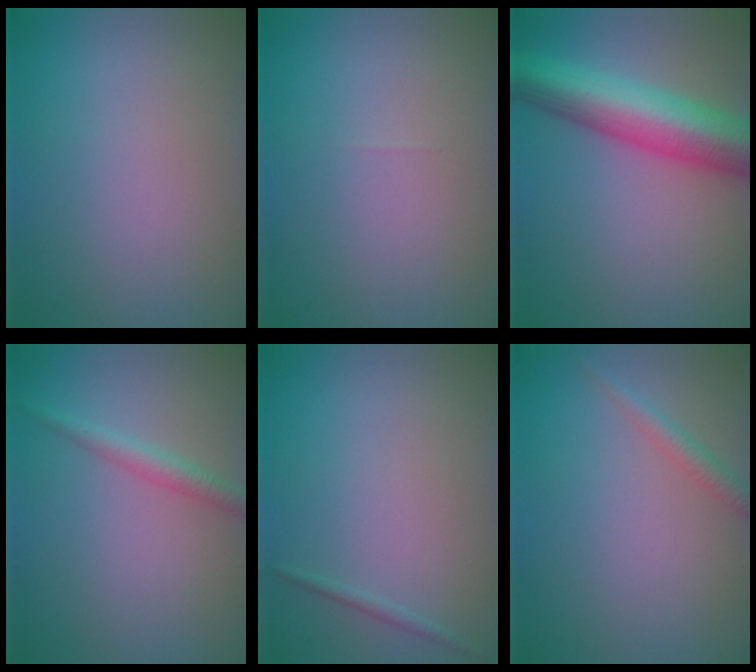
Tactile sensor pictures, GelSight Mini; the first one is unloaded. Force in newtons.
{"total": 0.0}
{"total": 9.3, "press": 9.3, "slide": 0.3}
{"total": 2.0, "press": 2.0, "slide": 0.1}
{"total": 0.6, "press": 0.6, "slide": 0.0}
{"total": 1.5, "press": 1.5, "slide": 0.1}